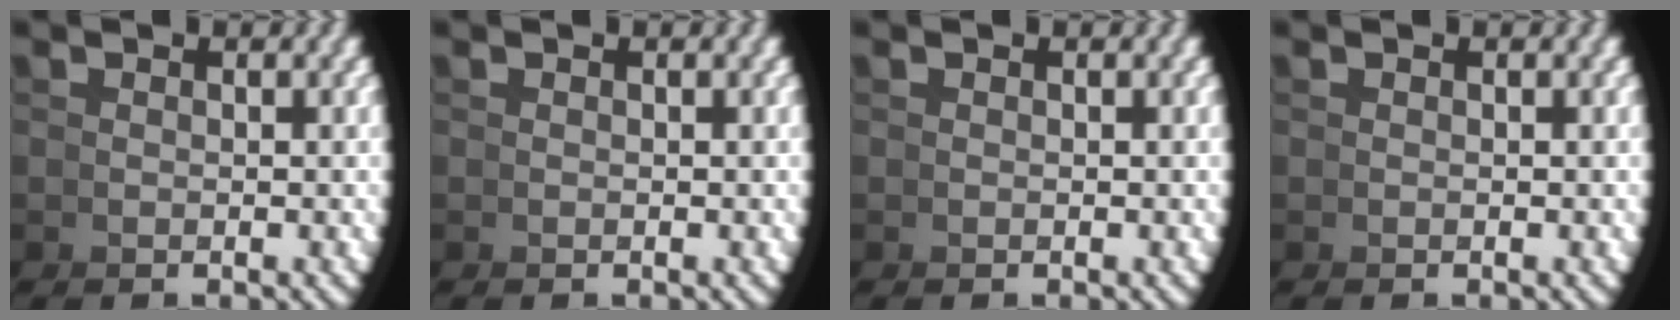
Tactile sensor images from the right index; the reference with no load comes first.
{"total": 0.0}
{"total": 0.0}
{"total": 0.0}